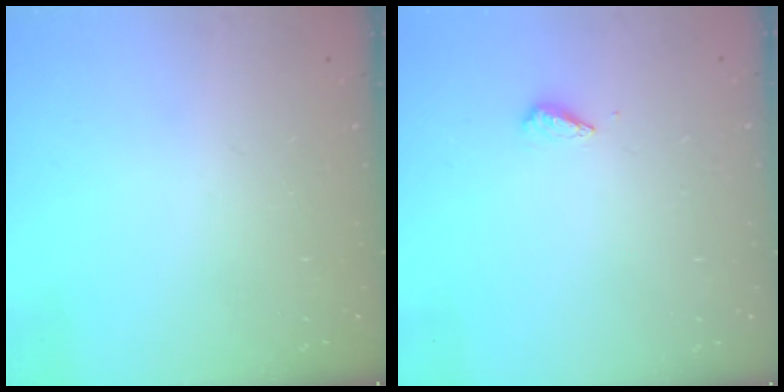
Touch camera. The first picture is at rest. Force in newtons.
{"total": 2.9, "press": 2.9, "slide": 0.4}